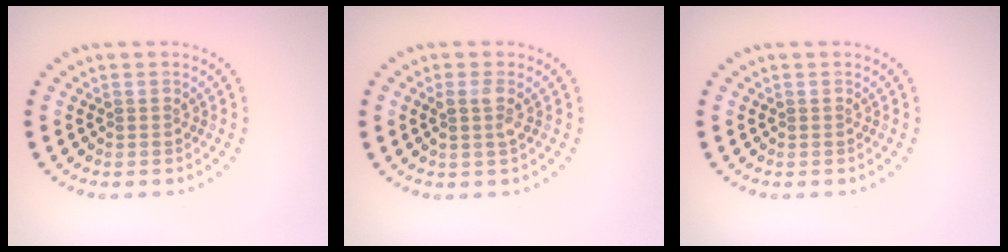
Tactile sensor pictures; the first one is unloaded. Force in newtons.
{"total": 1.5, "press": 1.4, "slide": 0.7}
{"total": 0.0}